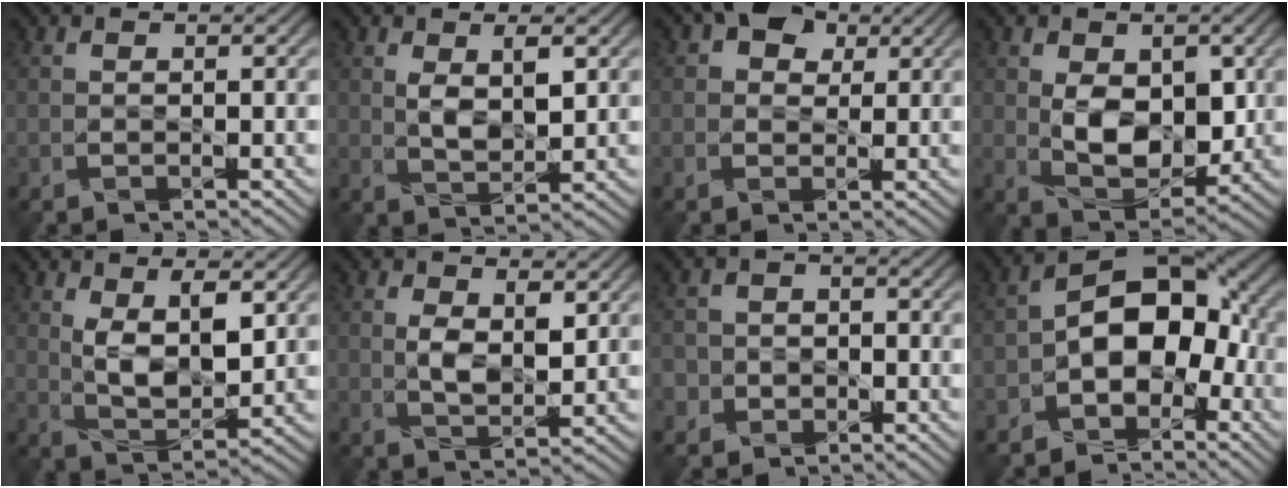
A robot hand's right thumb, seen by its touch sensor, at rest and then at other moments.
{"total": 4.4, "force": [1.4, 2.1, 3.6], "torque": [-0.078, -0.006, 0.030]}
{"total": 5.6, "force": [2.5, 4.1, 2.9], "torque": [-0.057, 0.012, 0.023]}
{"total": 8.0, "force": [0.5, 5.0, 6.1], "torque": [-0.114, -0.013, 0.012]}
{"total": 6.7, "force": [2.0, 3.2, 5.5], "torque": [-0.110, -0.009, 0.043]}
{"total": 4.5, "force": [1.1, 2.3, 3.7], "torque": [-0.080, -0.008, 0.024]}
{"total": 3.6, "force": [-1.5, 3.2, 0.6], "torque": [-0.011, 0.004, -0.042]}
{"total": 10.9, "force": [-2.5, 7.1, 7.8], "torque": [-0.115, 0.006, -0.063]}